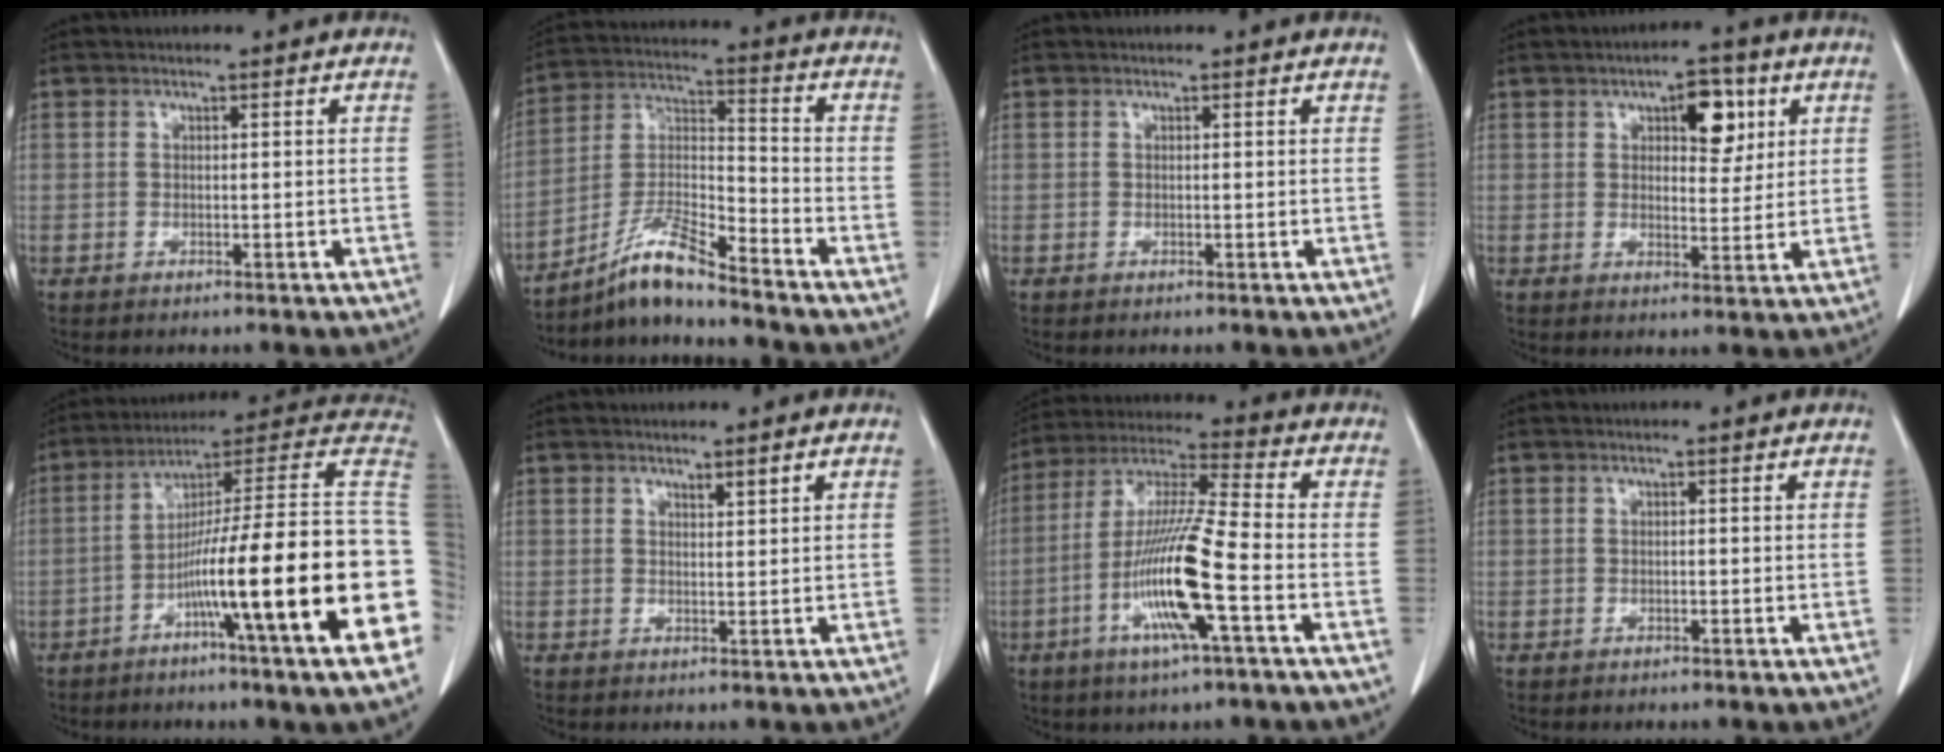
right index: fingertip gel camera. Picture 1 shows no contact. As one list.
[{"total": 9.3, "force": [-7.9, -0.2, 4.9], "torque": [-0.107, -0.004, -0.149]}, {"total": 0.0}, {"total": 6.8, "force": [3.0, 3.0, 5.4], "torque": [-0.073, 0.006, 0.042]}, {"total": 25.0, "force": [-6.3, -0.6, 24.2], "torque": [-0.264, 0.005, -0.116]}, {"total": 1.3, "force": [0.9, 0.0, 0.9], "torque": [-0.017, -0.003, 0.016]}, {"total": 14.5, "force": [-4.7, 0.1, 13.7], "torque": [-0.278, -0.008, -0.096]}, {"total": 0.0}]